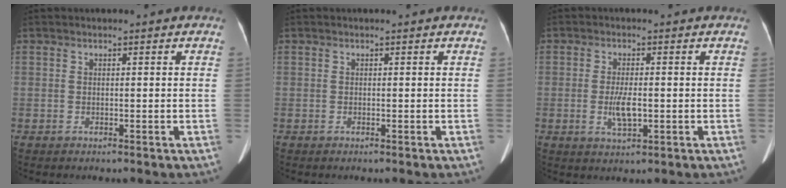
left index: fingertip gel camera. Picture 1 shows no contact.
{"total": 0.0}
{"total": 3.8, "force": [-0.6, 1.1, 3.6], "torque": [-0.076, -0.005, -0.007]}